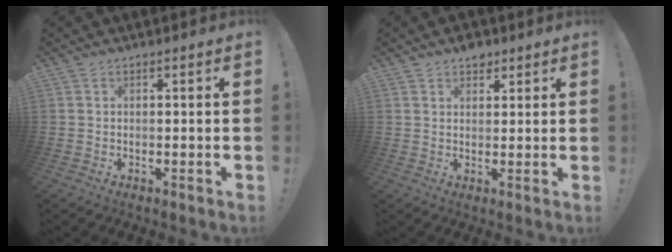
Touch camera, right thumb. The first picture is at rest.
{"total": 4.1, "force": [3.0, 2.5, 1.1], "torque": [0.001, -0.015, 0.051]}